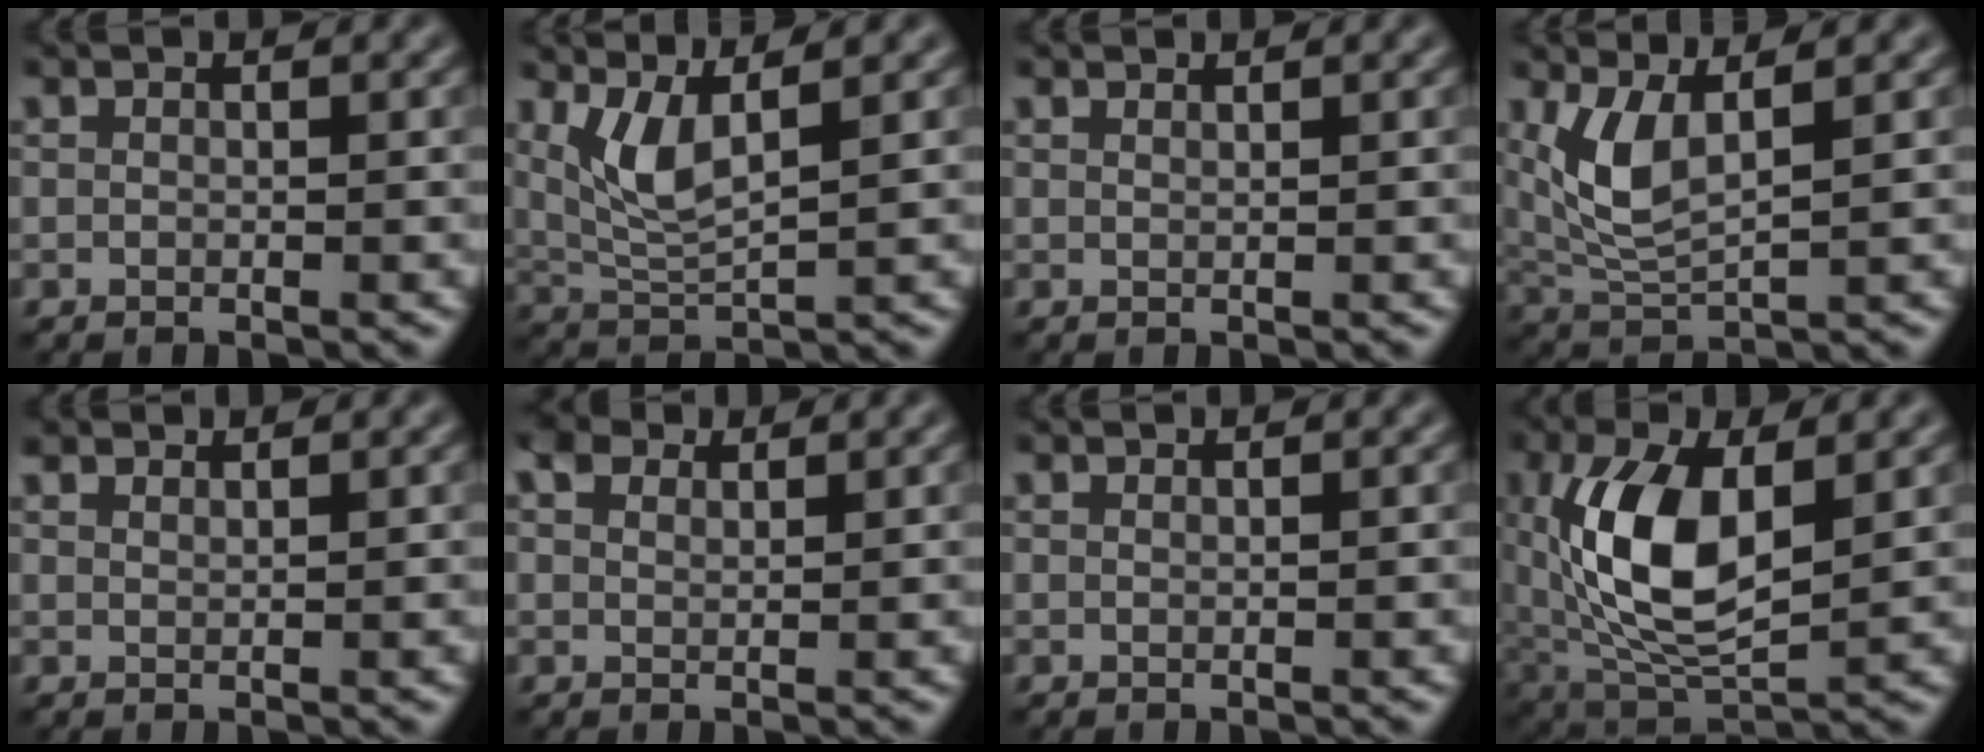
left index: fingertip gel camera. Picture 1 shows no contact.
{"total": 4.2, "force": [1.7, 1.2, 3.7], "torque": [-0.086, -0.009, 0.039]}
{"total": 0.6, "force": [0.6, -0.1, 0.1], "torque": [0.000, -0.004, 0.006]}
{"total": 4.7, "force": [1.5, 1.7, 4.1], "torque": [-0.101, -0.007, 0.035]}
{"total": 1.5, "force": [1.4, 0.0, 0.3], "torque": [-0.008, 0.002, 0.021]}
{"total": 2.3, "force": [1.6, 1.3, 1.0], "torque": [-0.026, 0.006, 0.027]}
{"total": 0.0}
{"total": 9.8, "force": [1.4, 4.8, 8.4], "torque": [-0.177, -0.005, 0.025]}